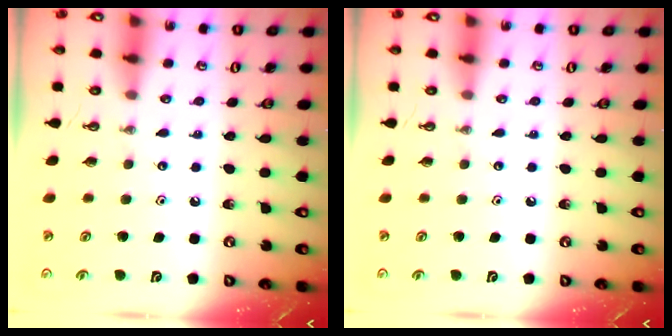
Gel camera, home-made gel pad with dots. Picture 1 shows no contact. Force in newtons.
{"total": 0.0}